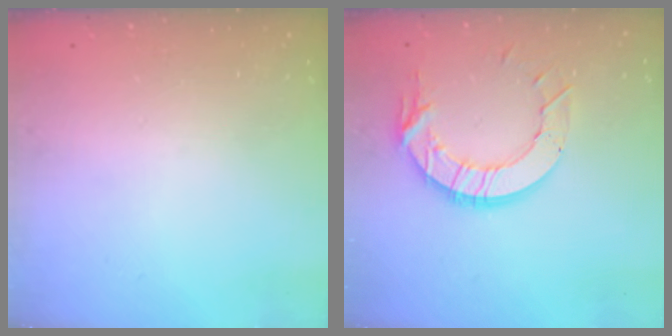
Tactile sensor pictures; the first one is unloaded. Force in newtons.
{"total": 12.2, "press": 12.2, "slide": 0.7}